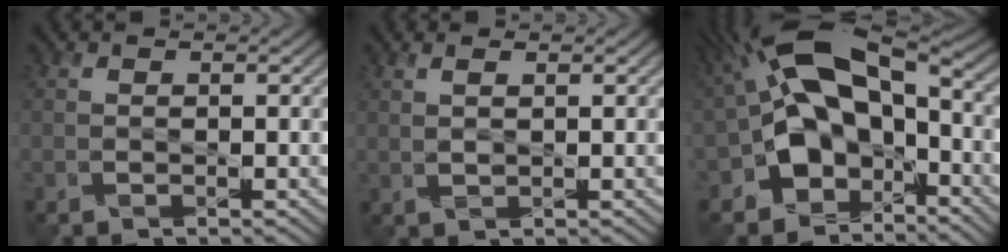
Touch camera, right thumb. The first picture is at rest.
{"total": 1.4, "force": [0.7, 0.4, 1.2], "torque": [-0.032, 0.000, 0.018]}
{"total": 16.3, "force": [-2.6, 10.4, 12.2], "torque": [-0.215, 0.010, -0.066]}